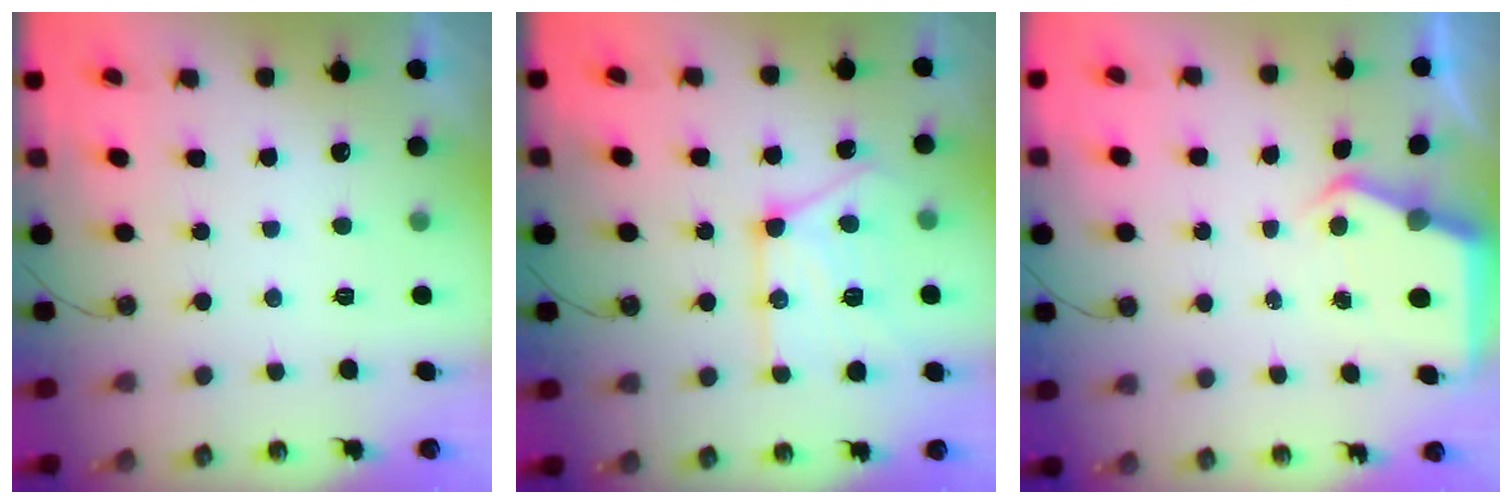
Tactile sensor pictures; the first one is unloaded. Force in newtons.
{"total": 15.2, "press": 15.2, "slide": 0.9}
{"total": 4.7, "press": 4.6, "slide": 0.7}